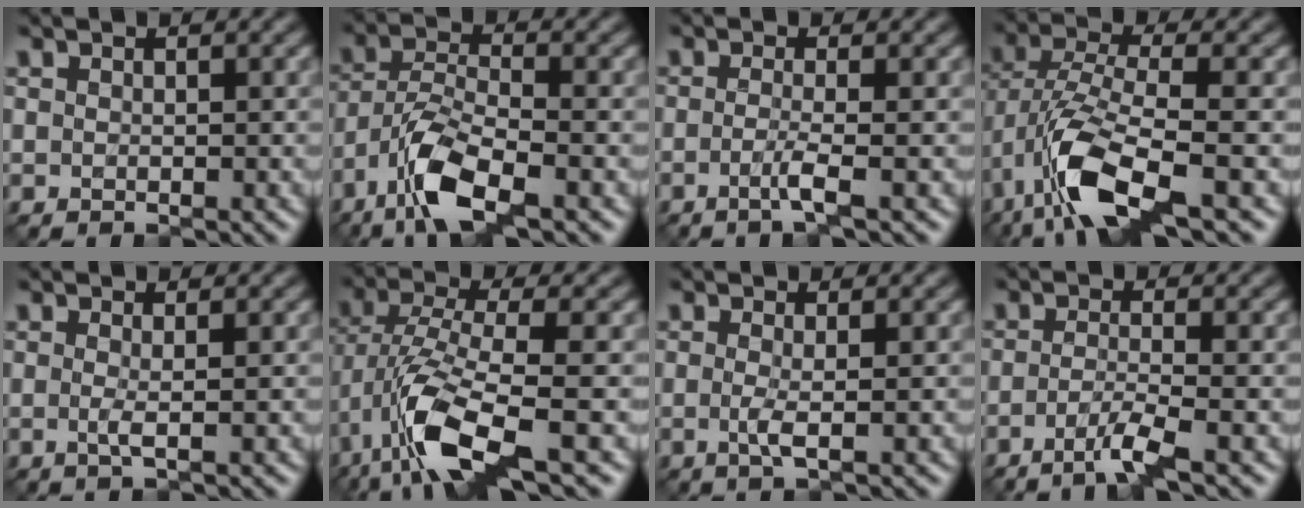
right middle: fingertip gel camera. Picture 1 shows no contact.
{"total": 6.5, "force": [-4.0, 1.9, 4.8], "torque": [-0.099, -0.003, -0.084]}
{"total": 2.4, "force": [-0.9, 0.4, 2.1], "torque": [-0.036, -0.006, -0.028]}
{"total": 8.4, "force": [-4.0, 2.9, 6.8], "torque": [-0.147, -0.005, -0.084]}
{"total": 1.4, "force": [-0.2, 0.2, 1.3], "torque": [-0.026, -0.005, -0.007]}
{"total": 8.5, "force": [-3.8, 2.6, 7.1], "torque": [-0.153, -0.005, -0.079]}
{"total": 1.8, "force": [-0.3, 0.3, 1.7], "torque": [-0.036, -0.007, -0.008]}
{"total": 3.1, "force": [-1.7, 0.3, 2.6], "torque": [-0.045, -0.003, -0.047]}